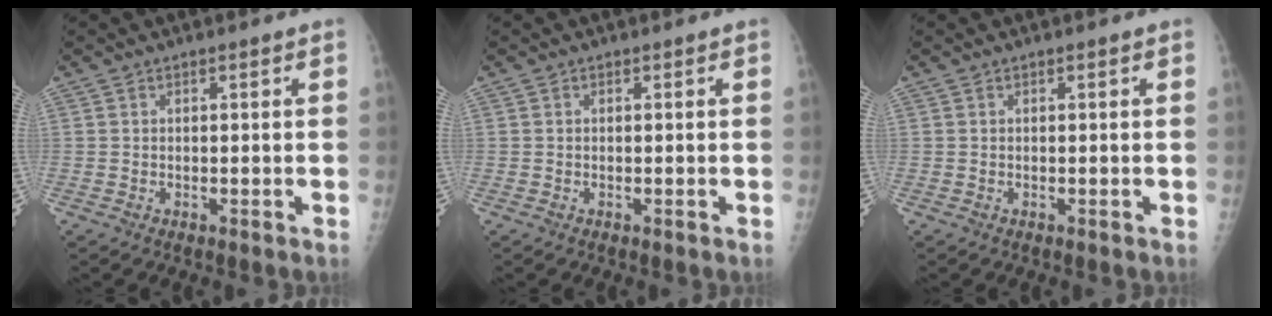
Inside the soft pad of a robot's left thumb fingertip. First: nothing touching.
{"total": 0.0}
{"total": 0.0}